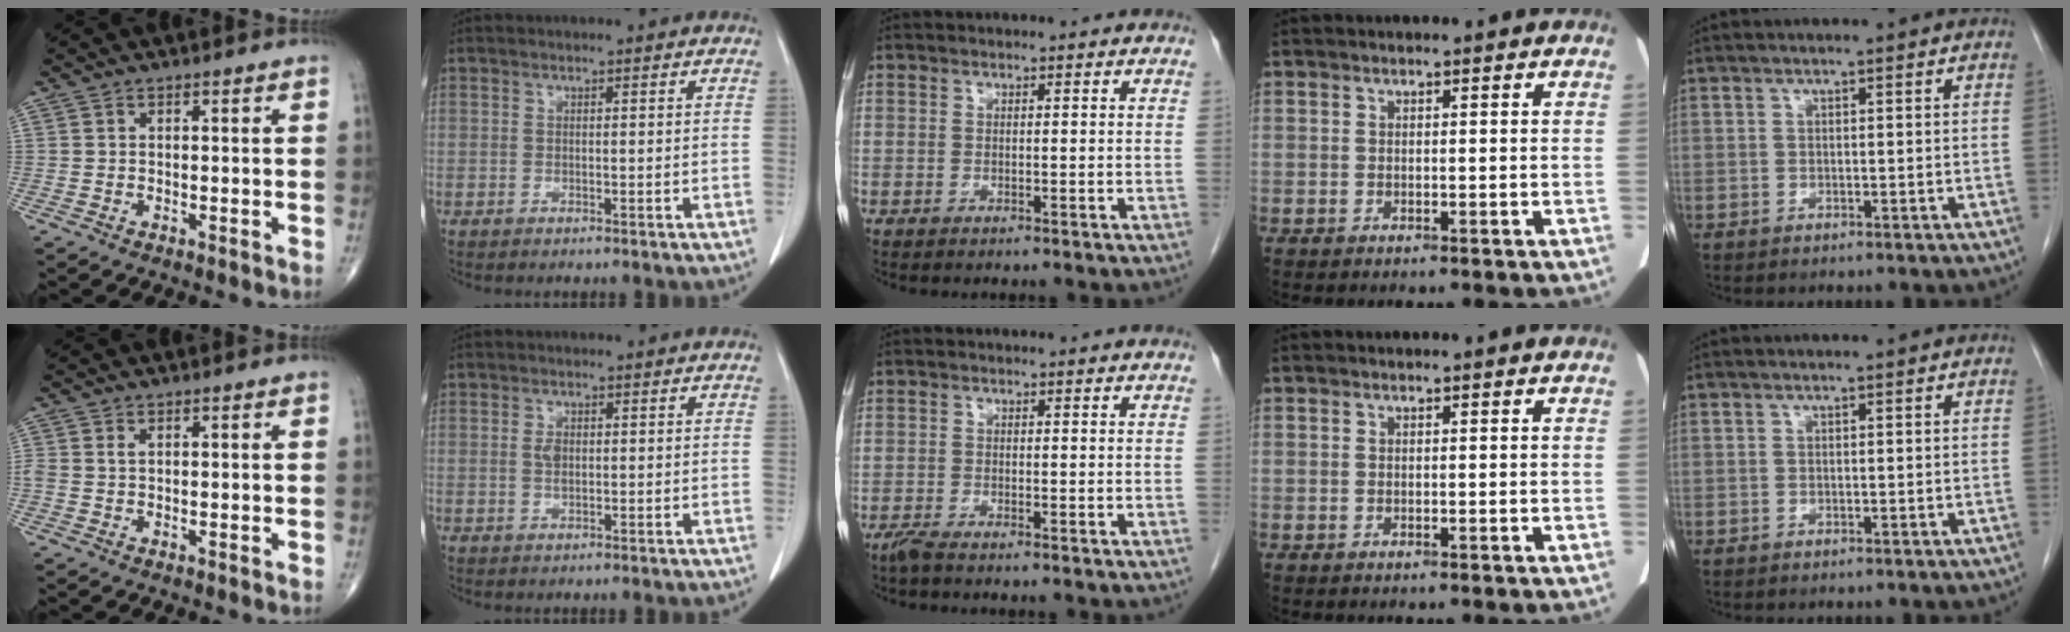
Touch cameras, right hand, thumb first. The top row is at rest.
{"thumb": {"total": 1.1, "force": [0.3, 0.7, 0.8], "torque": [-0.023, 0.008, 0.010]}, "index": {"total": 1.7, "force": [0.2, 0.9, 1.5], "torque": [-0.027, 0.000, 0.003]}, "middle": {"total": 1.4, "force": [-1.2, -0.1, 0.8], "torque": [-0.025, -0.006, -0.027]}}